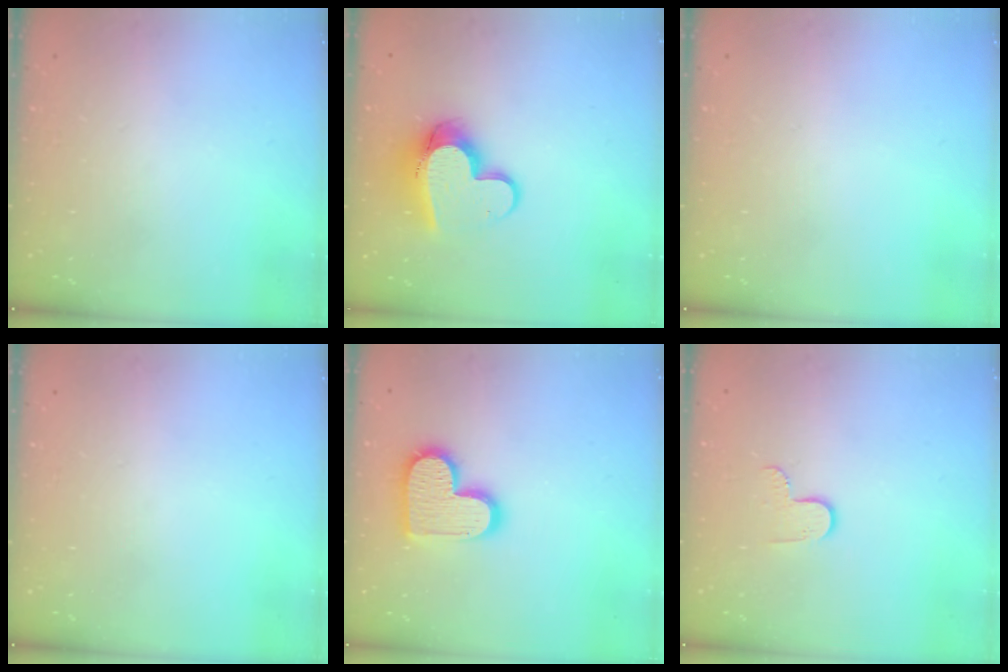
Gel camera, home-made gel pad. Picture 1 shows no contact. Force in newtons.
{"total": 12.6, "press": 12.6, "slide": 1.2}
{"total": 0.0}
{"total": 0.0}
{"total": 15.1, "press": 15.0, "slide": 0.9}
{"total": 5.2, "press": 5.2, "slide": 0.5}